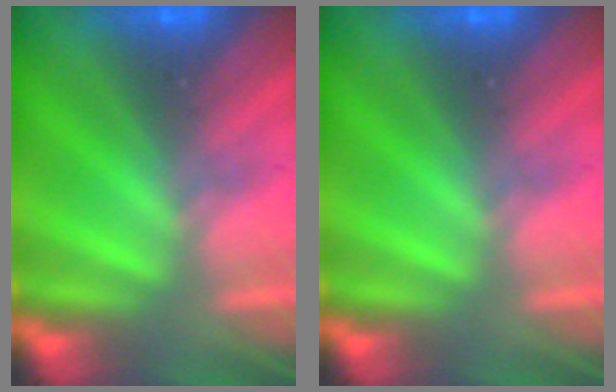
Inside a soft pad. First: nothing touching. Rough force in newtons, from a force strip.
{"total": 0.0}